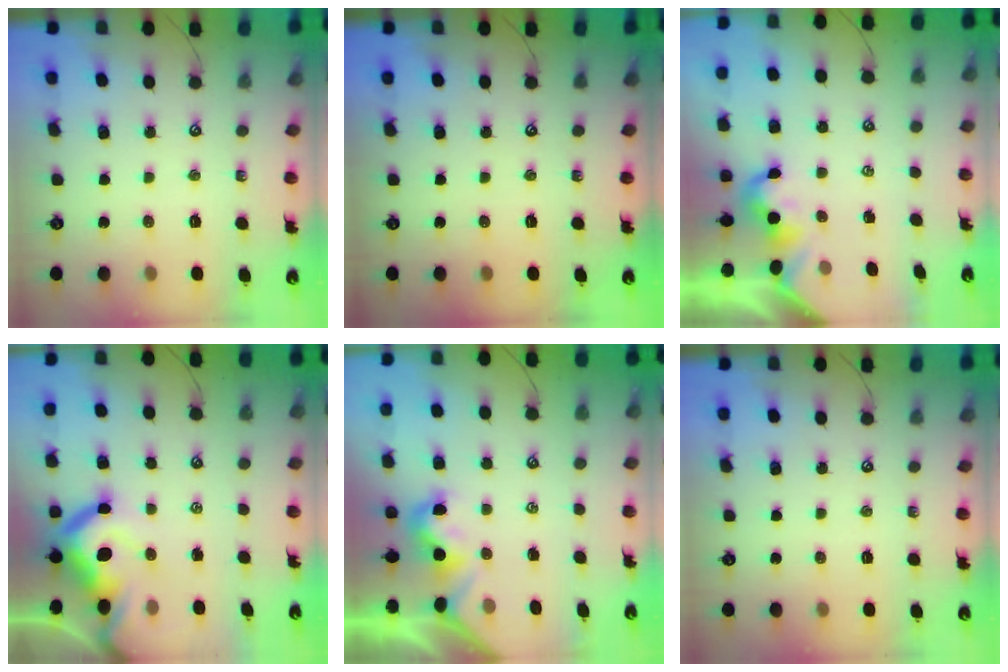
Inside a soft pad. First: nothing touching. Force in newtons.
{"total": 0.0}
{"total": 0.0}
{"total": 15.5, "press": 15.3, "slide": 2.3}
{"total": 0.7, "press": 0.5, "slide": 0.6}
{"total": 0.0}